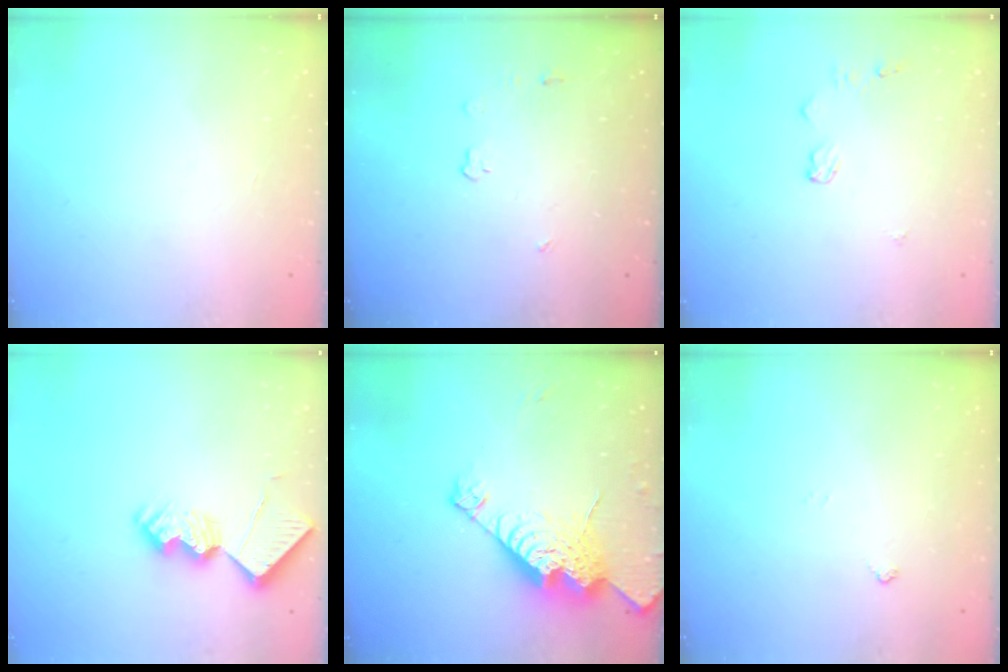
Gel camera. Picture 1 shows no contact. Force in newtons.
{"total": 4.0, "press": 3.9, "slide": 0.5}
{"total": 5.6, "press": 5.5, "slide": 0.6}
{"total": 16.7, "press": 16.7, "slide": 0.1}
{"total": 16.5, "press": 16.4, "slide": 1.6}
{"total": 4.3, "press": 4.2, "slide": 0.7}